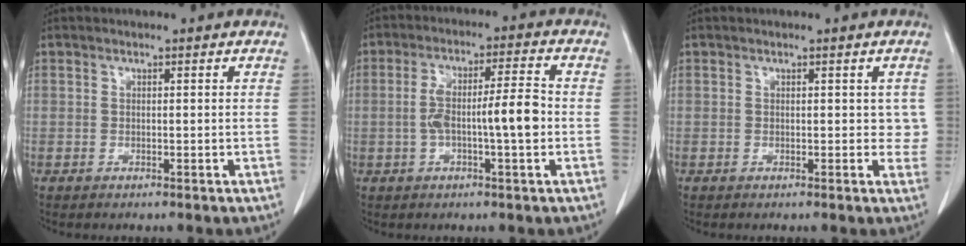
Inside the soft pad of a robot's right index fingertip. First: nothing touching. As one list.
[{"total": 8.3, "force": [-1.3, 0.9, 8.1], "torque": [-0.152, 0.018, -0.023]}, {"total": 2.2, "force": [0.3, 1.7, 1.4], "torque": [-0.001, 0.008, 0.001]}]